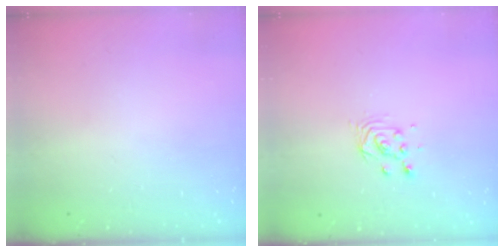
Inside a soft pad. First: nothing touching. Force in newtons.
{"total": 3.9, "press": 3.9, "slide": 0.3}